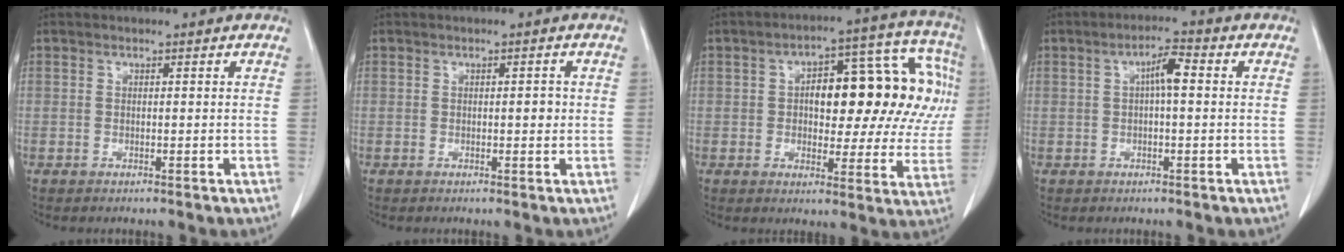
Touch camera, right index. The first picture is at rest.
{"total": 1.5, "force": [0.1, 0.6, 1.4], "torque": [-0.017, 0.002, 0.001]}
{"total": 18.6, "force": [2.9, 8.1, 16.5], "torque": [-0.207, 0.052, 0.036]}
{"total": 4.1, "force": [0.6, 0.9, 4.0], "torque": [-0.067, 0.013, 0.007]}